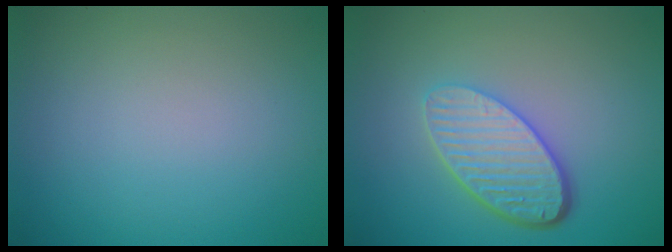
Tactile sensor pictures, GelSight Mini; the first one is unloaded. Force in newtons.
{"total": 5.3, "press": 3.9, "slide": 3.6}